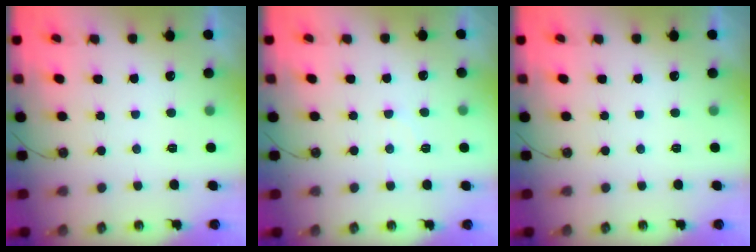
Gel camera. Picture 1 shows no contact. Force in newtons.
{"total": 5.1, "press": 5.1, "slide": 0.7}
{"total": 0.0}